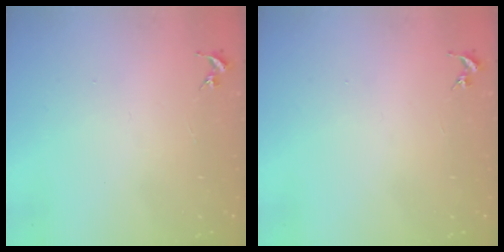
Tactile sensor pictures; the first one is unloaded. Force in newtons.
{"total": 0.0}